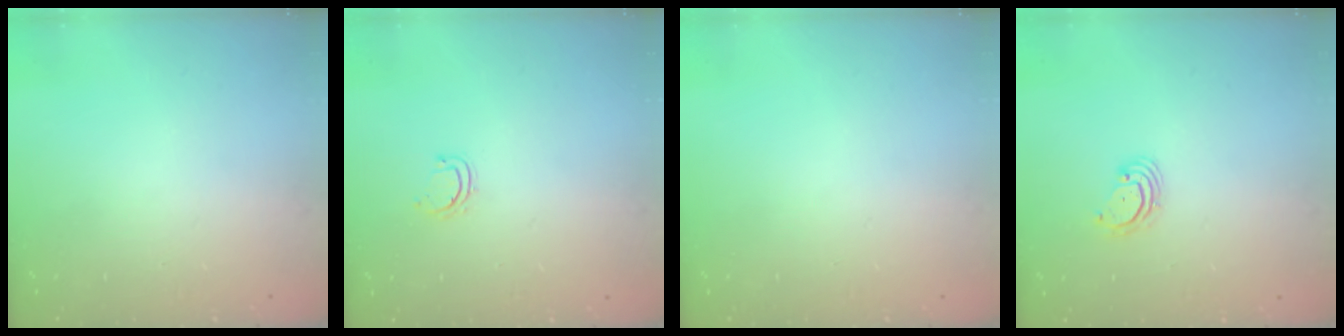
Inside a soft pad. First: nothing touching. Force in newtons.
{"total": 4.0, "press": 3.9, "slide": 0.4}
{"total": 0.0}
{"total": 3.0, "press": 3.0, "slide": 0.2}